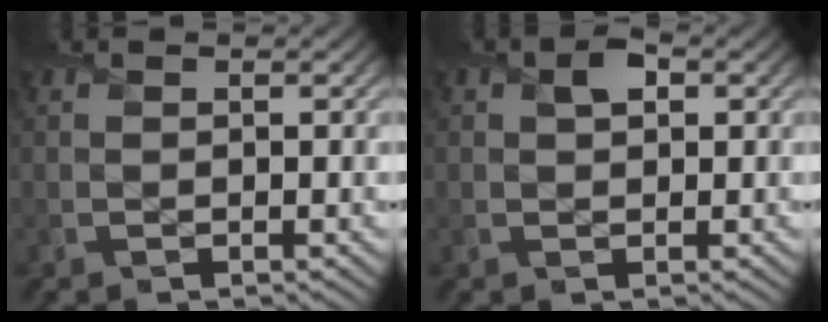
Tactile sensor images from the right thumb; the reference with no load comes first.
{"total": 2.2, "force": [0.8, 1.5, 1.5], "torque": [-0.028, 0.005, 0.009]}